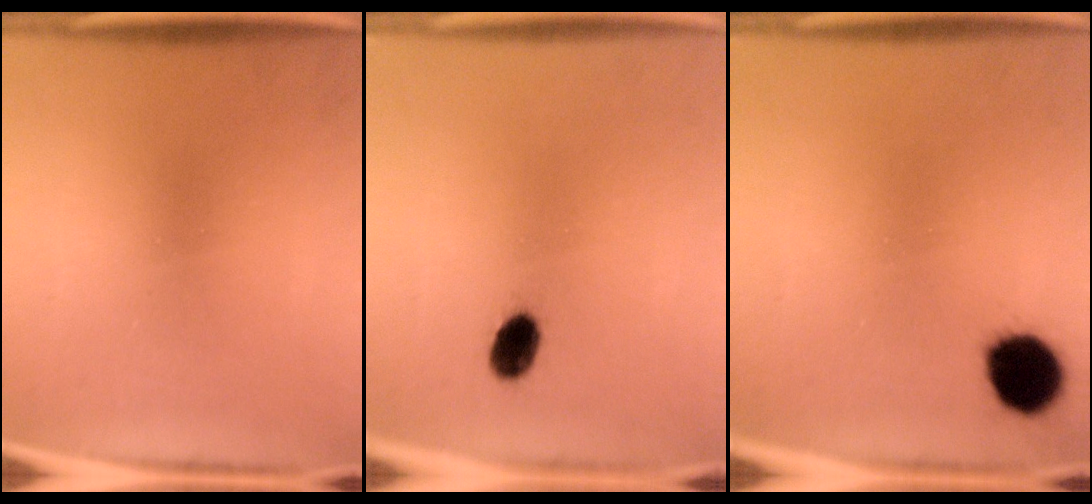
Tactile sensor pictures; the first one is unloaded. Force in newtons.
{"total": 3.9}
{"total": 8.4}